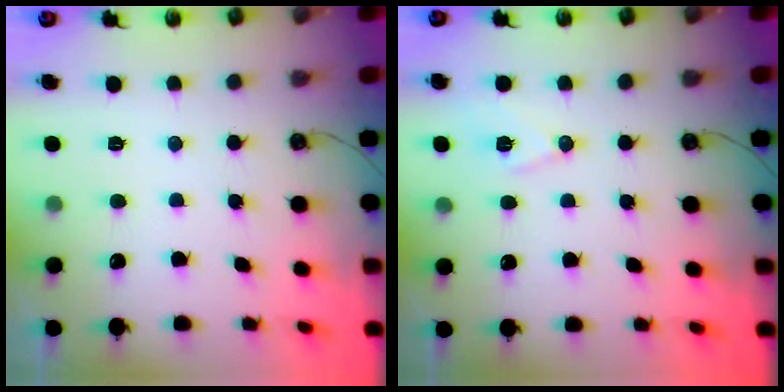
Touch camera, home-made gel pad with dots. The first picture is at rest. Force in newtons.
{"total": 7.8, "press": 7.0, "slide": 3.6}